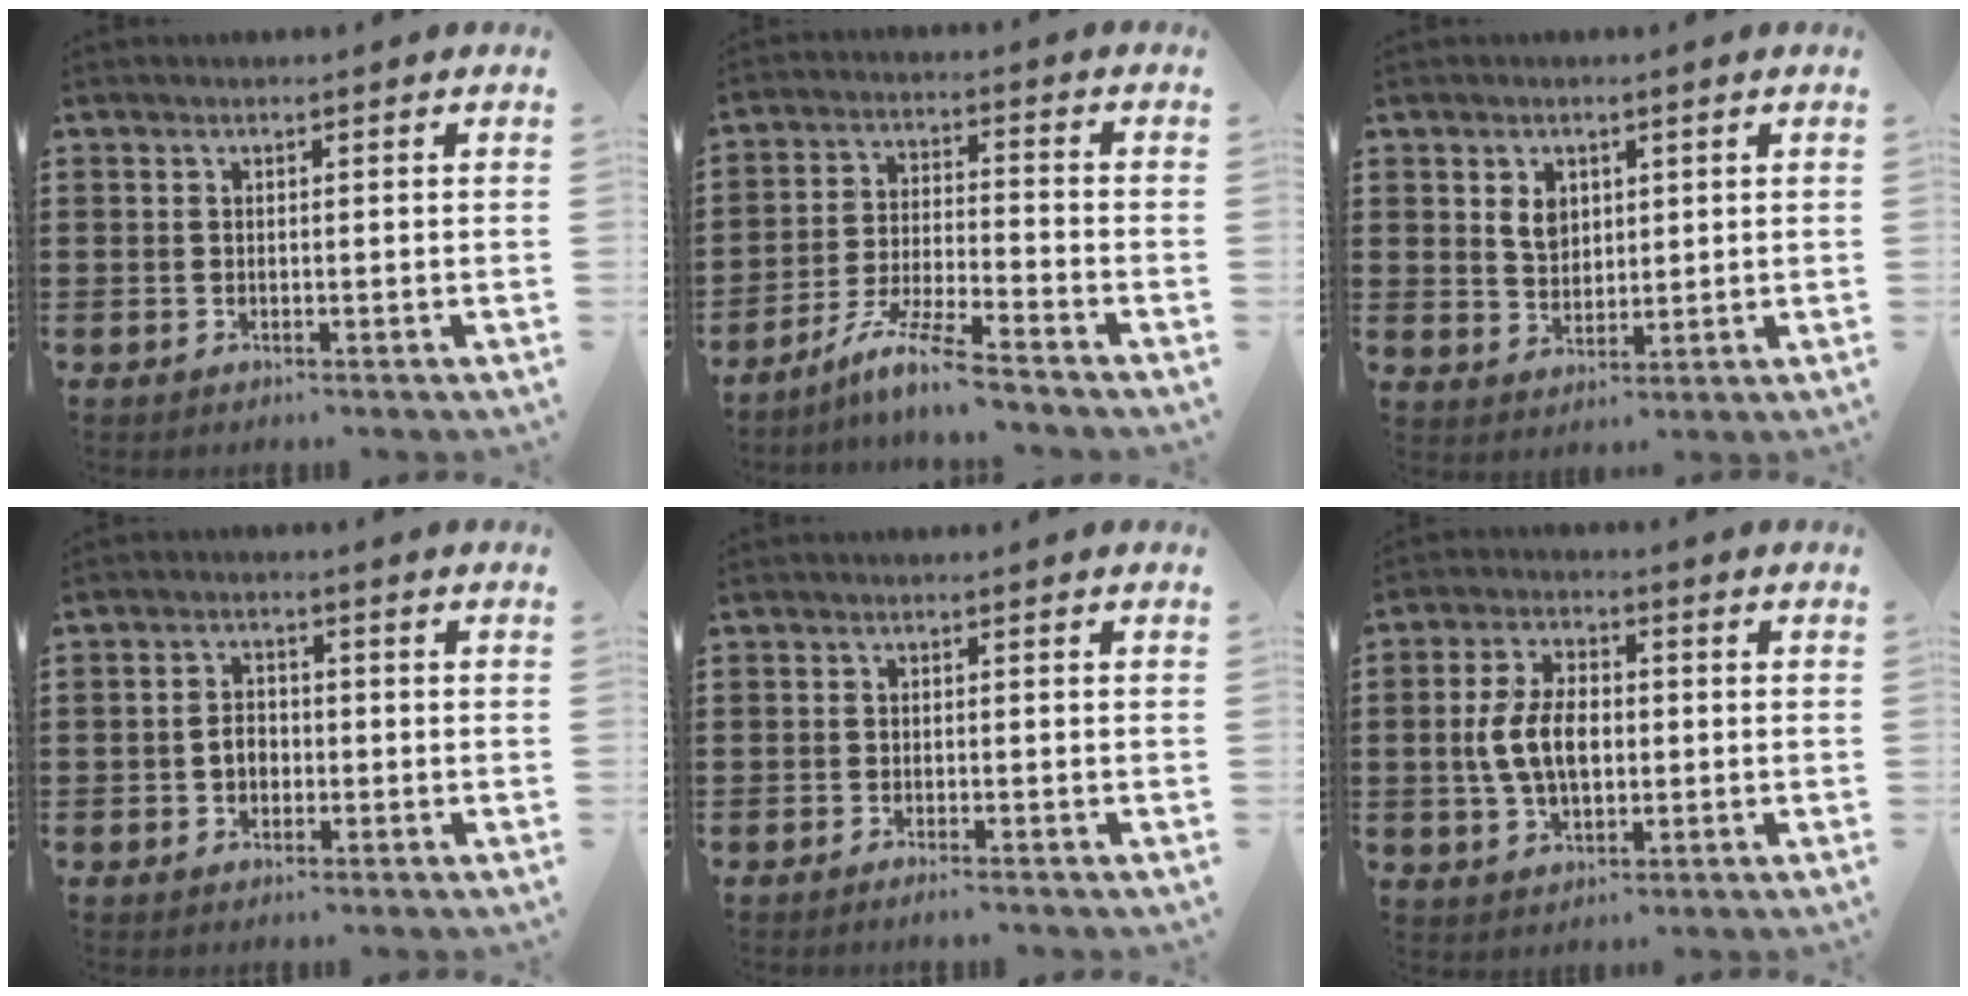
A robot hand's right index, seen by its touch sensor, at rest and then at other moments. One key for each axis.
{"total": 7.9, "fx": -6.6, "fy": -0.4, "fz": 4.2, "tx": -0.093, "ty": -0.011, "tz": -0.132}
{"total": 3.6, "fx": 1.4, "fy": 2.6, "fz": 2.0, "tx": -0.048, "ty": 0.010, "tz": 0.024}
{"total": 2.8, "fx": -0.7, "fy": 2.0, "fz": 1.8, "tx": -0.036, "ty": 0.005, "tz": -0.016}
{"total": 1.0, "fx": -0.9, "fy": -0.2, "fz": 0.4, "tx": -0.009, "ty": -0.004, "tz": -0.017}
{"total": 7.6, "fx": -0.3, "fy": 4.4, "fz": 6.1, "tx": -0.146, "ty": 0.005, "tz": -0.015}